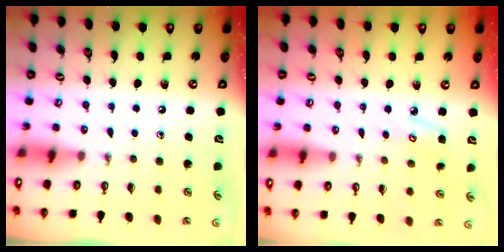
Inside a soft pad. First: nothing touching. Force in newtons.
{"total": 4.0, "press": 4.0, "slide": 0.5}